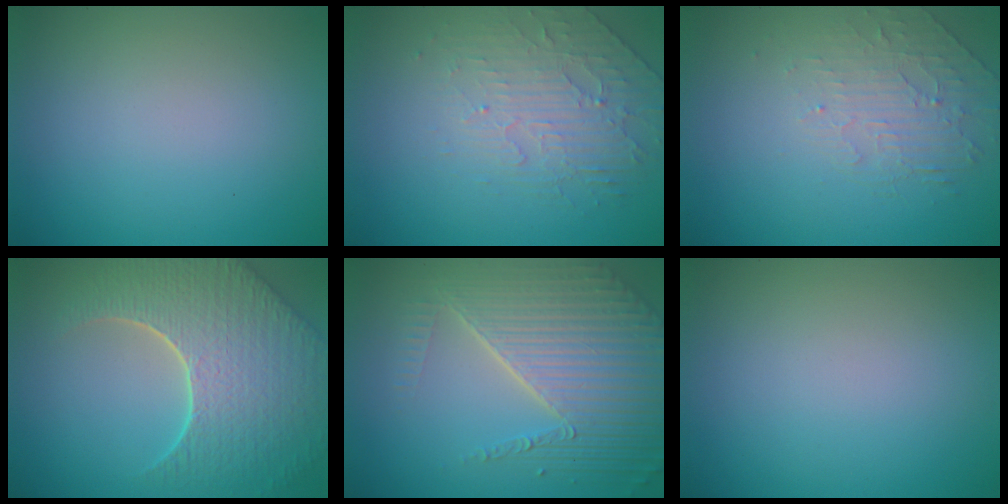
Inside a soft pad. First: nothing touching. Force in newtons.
{"total": 2.5, "press": 1.8, "slide": 1.6}
{"total": 2.1, "press": 1.2, "slide": 1.7}
{"total": 8.7, "press": 6.2, "slide": 6.2}
{"total": 8.3, "press": 5.6, "slide": 6.1}
{"total": 0.0}